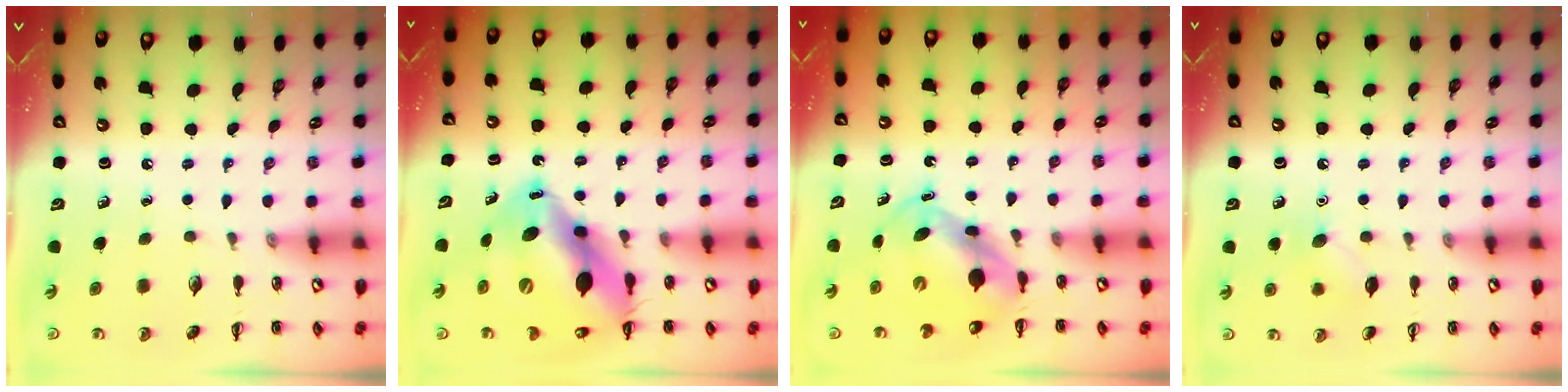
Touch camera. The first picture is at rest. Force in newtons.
{"total": 16.7, "press": 16.0, "slide": 5.0}
{"total": 5.6, "press": 5.5, "slide": 0.9}
{"total": 6.1, "press": 5.9, "slide": 1.6}